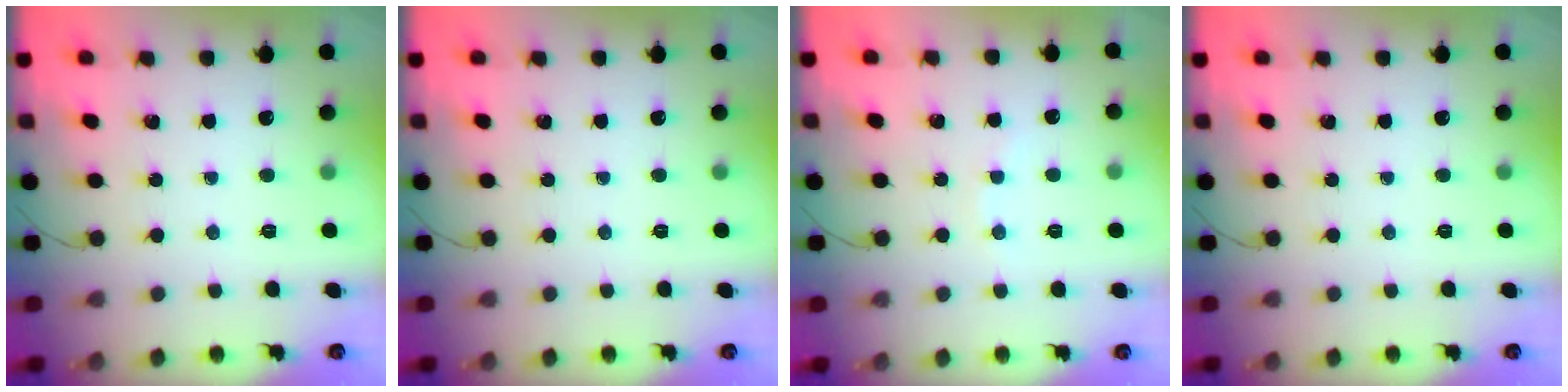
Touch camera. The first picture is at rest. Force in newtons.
{"total": 0.0}
{"total": 2.2, "press": 2.1, "slide": 0.7}
{"total": 0.0}